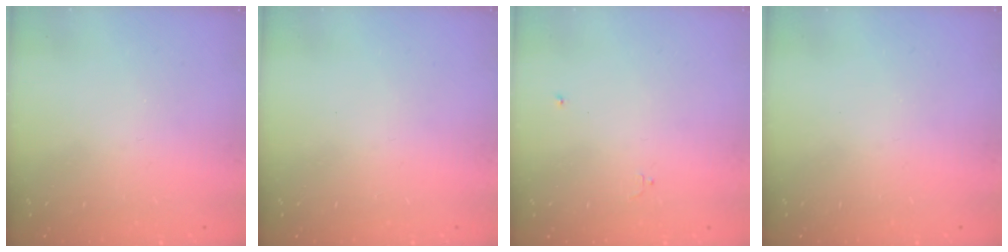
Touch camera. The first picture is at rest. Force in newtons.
{"total": 0.0}
{"total": 0.0}
{"total": 0.0}